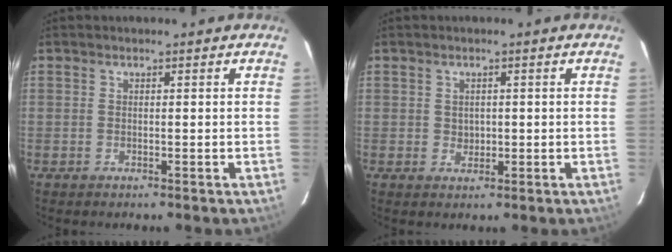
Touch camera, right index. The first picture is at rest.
{"total": 1.7, "force": [0.2, 1.6, 0.6], "torque": [-0.005, 0.002, 0.005]}